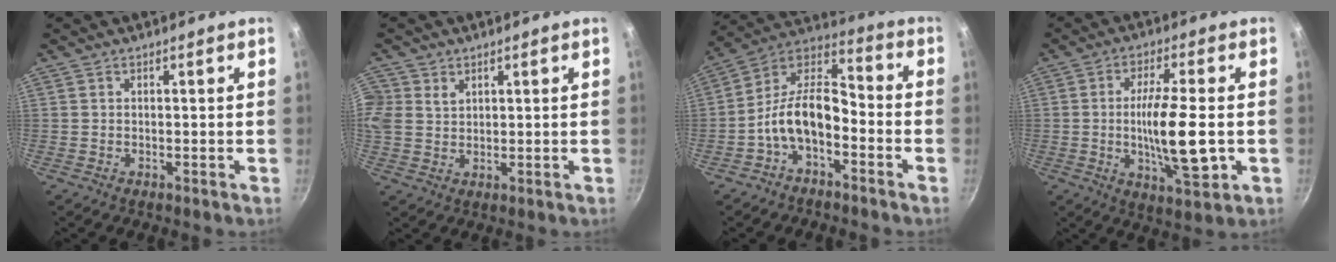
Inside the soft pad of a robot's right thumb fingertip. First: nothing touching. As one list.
[{"total": 9.1, "force": [3.1, 7.6, 3.9], "torque": [-0.102, 0.020, 0.067]}, {"total": 12.5, "force": [-4.7, 6.8, 9.3], "torque": [-0.157, 0.065, -0.103]}, {"total": 13.6, "force": [-1.5, 3.6, 13.0], "torque": [-0.225, 0.000, -0.023]}]